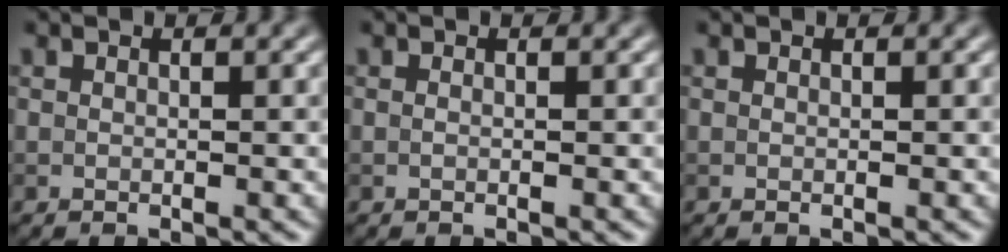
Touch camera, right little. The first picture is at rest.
{"total": 0.0}
{"total": 0.0}